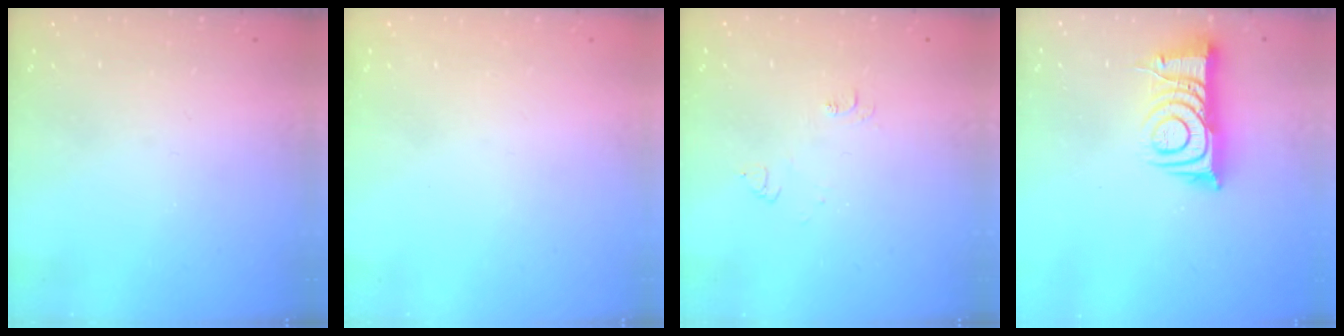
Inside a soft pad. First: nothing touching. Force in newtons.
{"total": 1.5, "press": 1.5, "slide": 0.1}
{"total": 5.1, "press": 5.0, "slide": 0.6}
{"total": 9.9, "press": 9.9, "slide": 1.0}